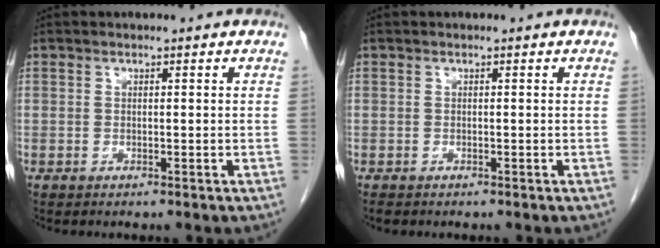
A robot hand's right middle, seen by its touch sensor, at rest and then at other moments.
{"total": 0.7, "force": [-0.6, 0.2, 0.2], "torque": [-0.009, -0.001, -0.009]}